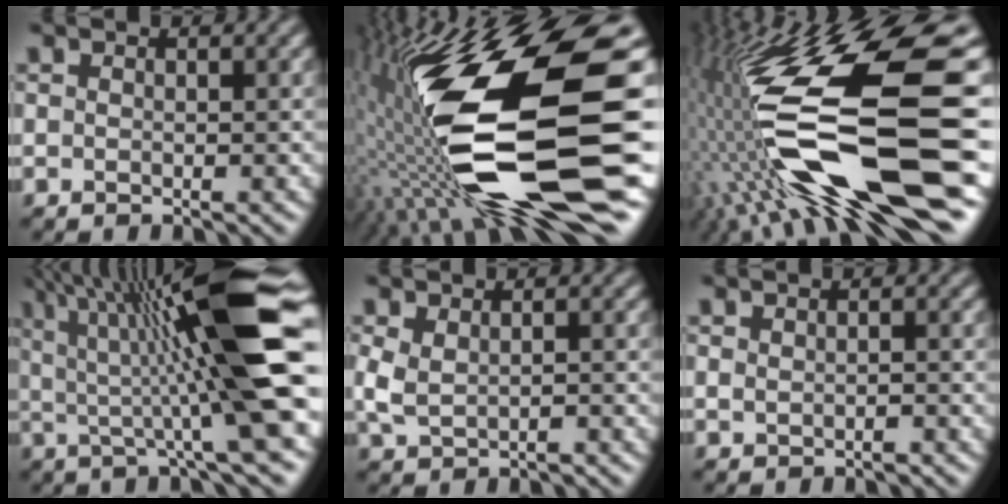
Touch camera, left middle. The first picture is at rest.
{"total": 17.8, "force": [-1.3, 5.6, 16.9], "torque": [-0.322, -0.014, -0.022]}
{"total": 15.3, "force": [-2.4, 5.0, 14.3], "torque": [-0.278, 0.000, -0.041]}
{"total": 14.4, "force": [2.1, 2.2, 14.0], "torque": [-0.200, 0.008, 0.032]}
{"total": 2.6, "force": [-0.1, 1.6, 2.0], "torque": [-0.051, -0.006, 0.004]}
{"total": 0.8, "force": [-0.2, 0.5, 0.6], "torque": [-0.012, -0.002, -0.001]}